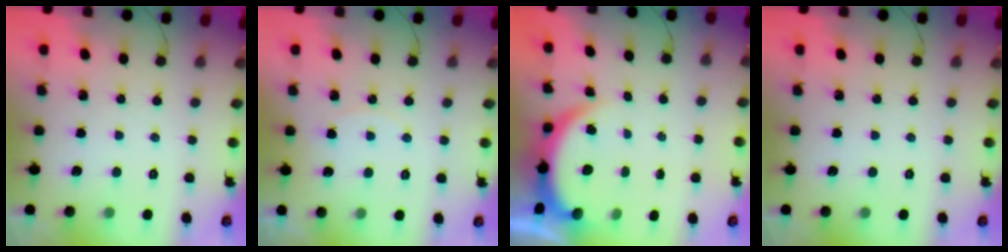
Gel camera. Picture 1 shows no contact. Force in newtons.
{"total": 3.0, "press": 3.0, "slide": 0.4}
{"total": 4.1, "press": 4.1, "slide": 0.1}
{"total": 0.0}